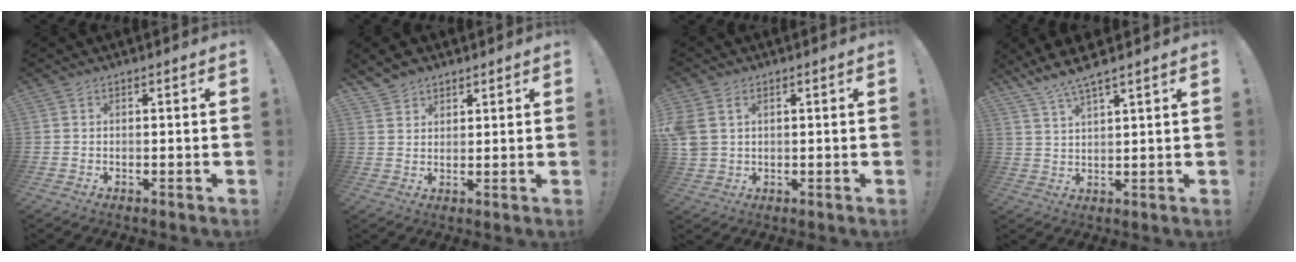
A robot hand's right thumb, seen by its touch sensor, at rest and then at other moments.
{"total": 4.2, "force": [3.6, 2.1, 0.7], "torque": [-0.016, -0.020, 0.070]}
{"total": 4.7, "force": [1.8, 3.7, 2.4], "torque": [-0.062, -0.002, 0.035]}
{"total": 6.2, "force": [5.4, -0.1, 3.0], "torque": [-0.068, -0.029, 0.098]}